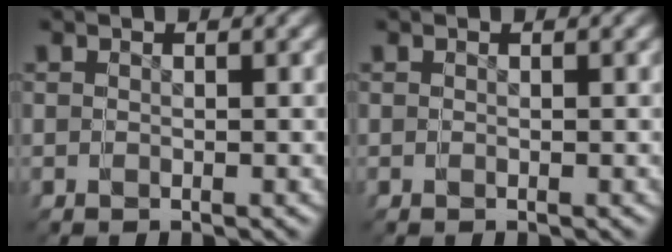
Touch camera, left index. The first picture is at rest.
{"total": 0.0}